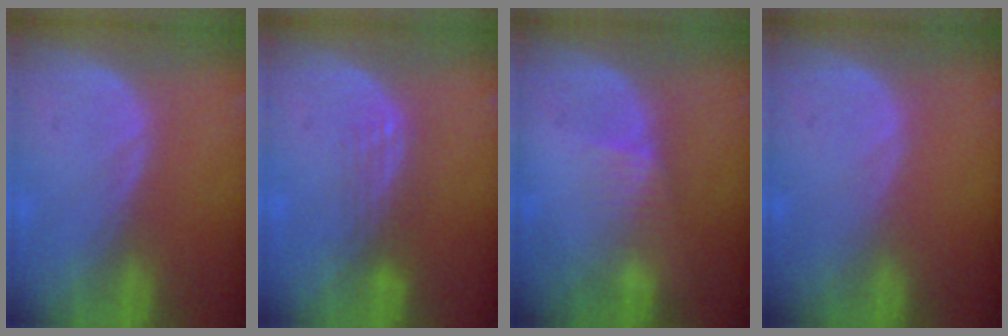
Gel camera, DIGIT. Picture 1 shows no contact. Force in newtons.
{"total": 3.1, "press": 2.6, "slide": 1.7}
{"total": 2.6, "press": 2.4, "slide": 0.9}
{"total": 0.0}